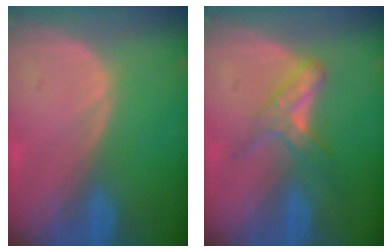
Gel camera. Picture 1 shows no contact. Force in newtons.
{"total": 5.9, "press": 5.1, "slide": 3.0}